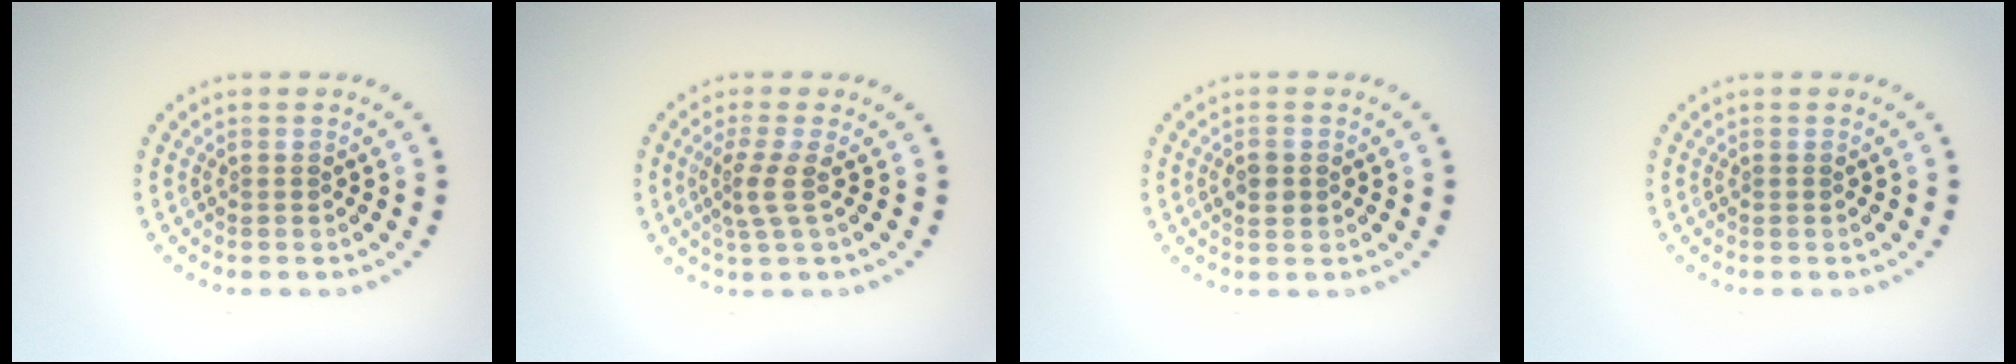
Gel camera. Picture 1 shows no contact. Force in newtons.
{"total": 2.3, "press": 1.6, "slide": 1.7}
{"total": 1.4, "press": 1.4, "slide": 0.1}
{"total": 0.0}